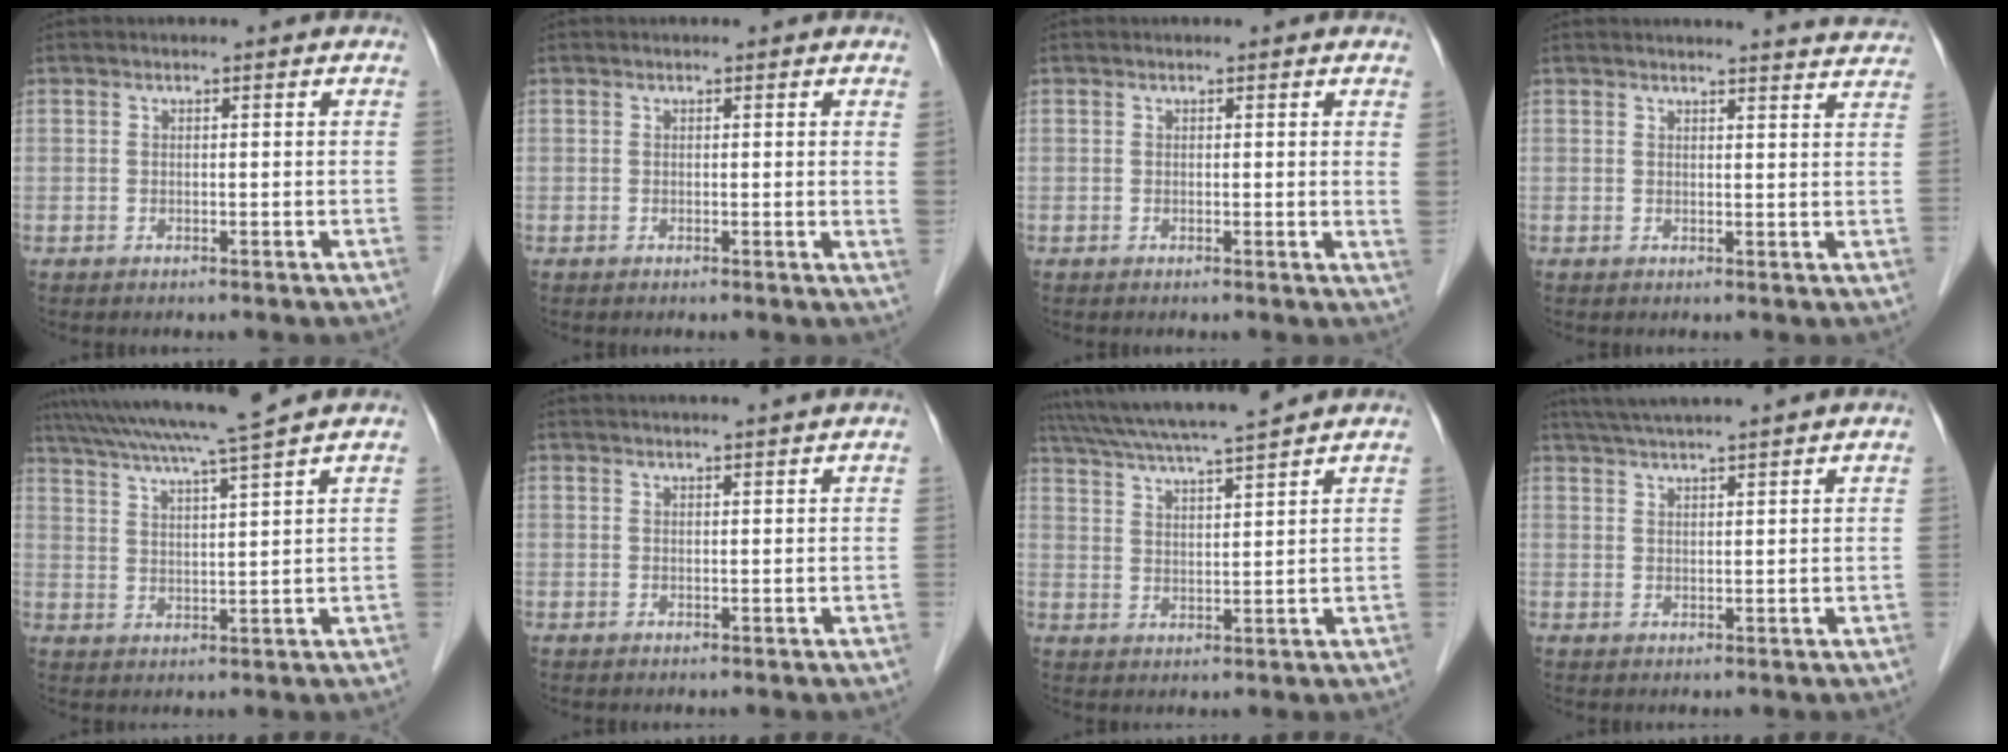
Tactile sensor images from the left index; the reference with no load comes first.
{"total": 1.2, "force": [0.5, 0.0, 1.1], "torque": [-0.015, -0.002, 0.001]}
{"total": 1.5, "force": [0.8, 0.0, 1.3], "torque": [-0.020, -0.003, 0.001]}
{"total": 9.2, "force": [9.1, 0.0, 1.4], "torque": [-0.008, -0.025, 0.083]}
{"total": 12.1, "force": [10.1, -1.8, 6.4], "torque": [-0.117, 0.009, 0.156]}
{"total": 6.9, "force": [6.3, -1.0, 2.5], "torque": [-0.026, 0.023, 0.071]}
{"total": 12.7, "force": [11.2, -0.5, 5.9], "torque": [-0.114, 0.026, 0.178]}
{"total": 9.1, "force": [8.1, -0.8, 4.2], "torque": [-0.073, 0.032, 0.119]}